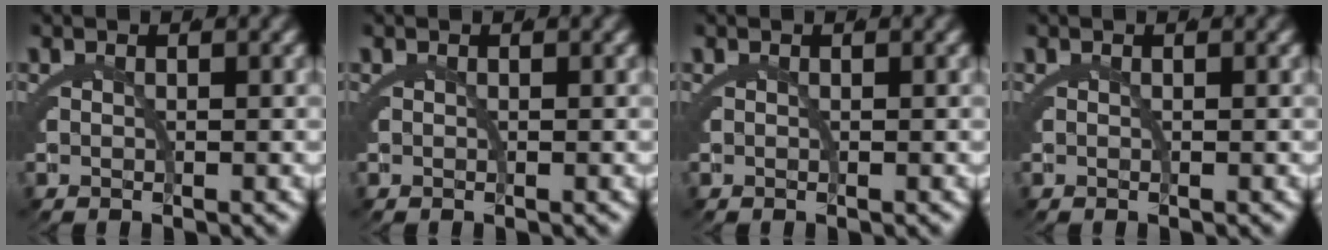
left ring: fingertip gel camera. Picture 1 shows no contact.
{"total": 0.0}
{"total": 0.0}
{"total": 0.0}